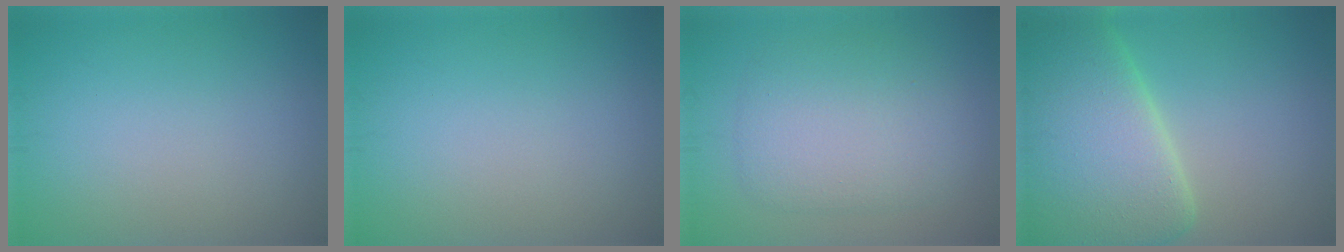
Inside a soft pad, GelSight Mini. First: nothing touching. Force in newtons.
{"total": 0.0}
{"total": 5.4, "press": 5.3, "slide": 0.2}
{"total": 11.8, "press": 11.8, "slide": 0.6}